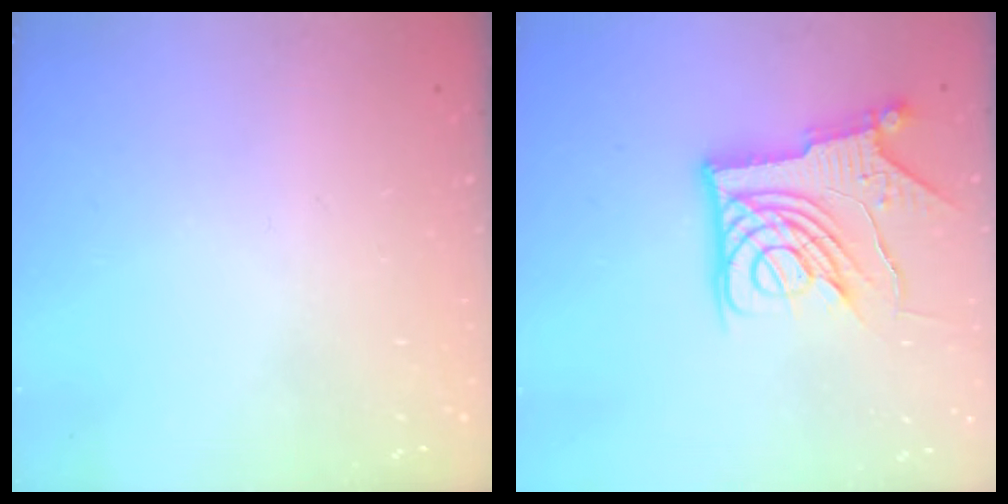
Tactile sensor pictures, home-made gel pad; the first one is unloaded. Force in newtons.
{"total": 13.0, "press": 12.9, "slide": 1.7}